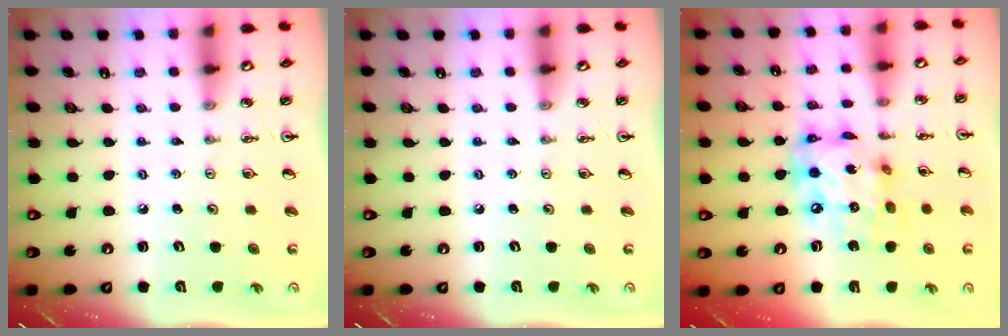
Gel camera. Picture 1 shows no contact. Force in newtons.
{"total": 0.0}
{"total": 14.6, "press": 14.5, "slide": 1.2}